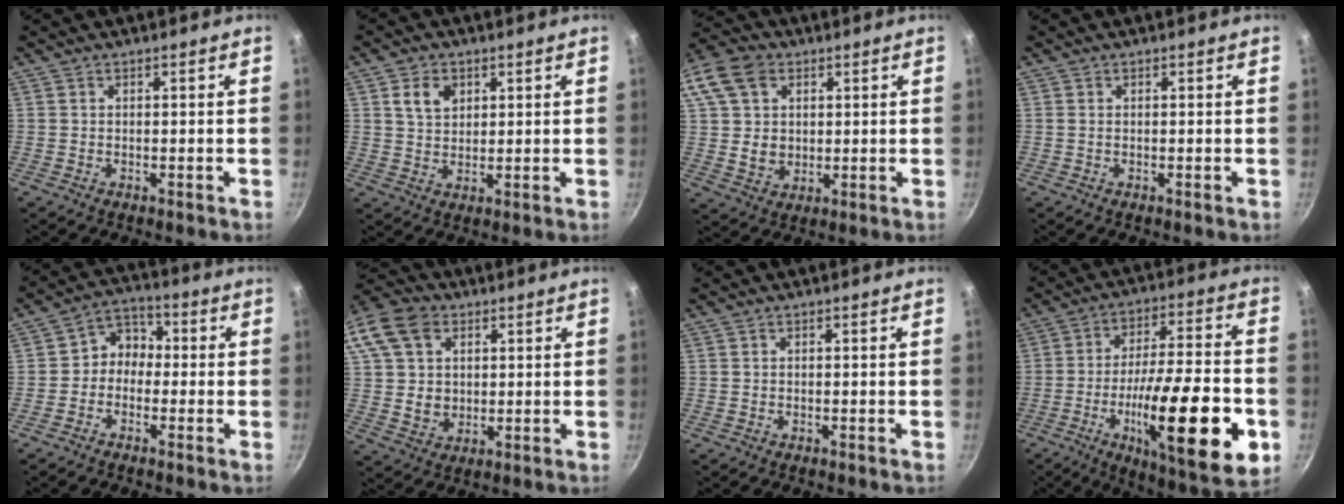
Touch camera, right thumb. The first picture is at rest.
{"total": 5.3, "force": [2.1, 3.8, 3.1], "torque": [-0.040, -0.006, 0.040]}
{"total": 17.7, "force": [5.8, 13.8, 9.5], "torque": [-0.204, 0.017, 0.105]}
{"total": 0.0}
{"total": 5.8, "force": [-1.0, 4.9, 2.9], "torque": [-0.012, 0.026, -0.035]}
{"total": 16.5, "force": [5.2, 12.9, 8.9], "torque": [-0.178, 0.011, 0.093]}
{"total": 0.0}
{"total": 26.1, "force": [-8.0, 7.1, 23.8], "torque": [-0.348, 0.020, -0.119]}